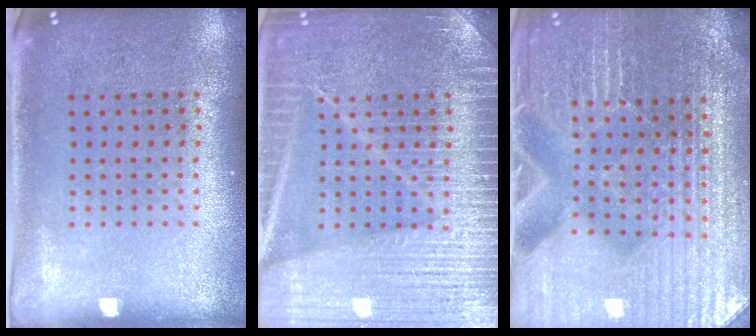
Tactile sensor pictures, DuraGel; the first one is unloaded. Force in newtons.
{"total": 6.8, "press": 6.7, "slide": 1.0}
{"total": 5.2, "press": 4.8, "slide": 1.8}